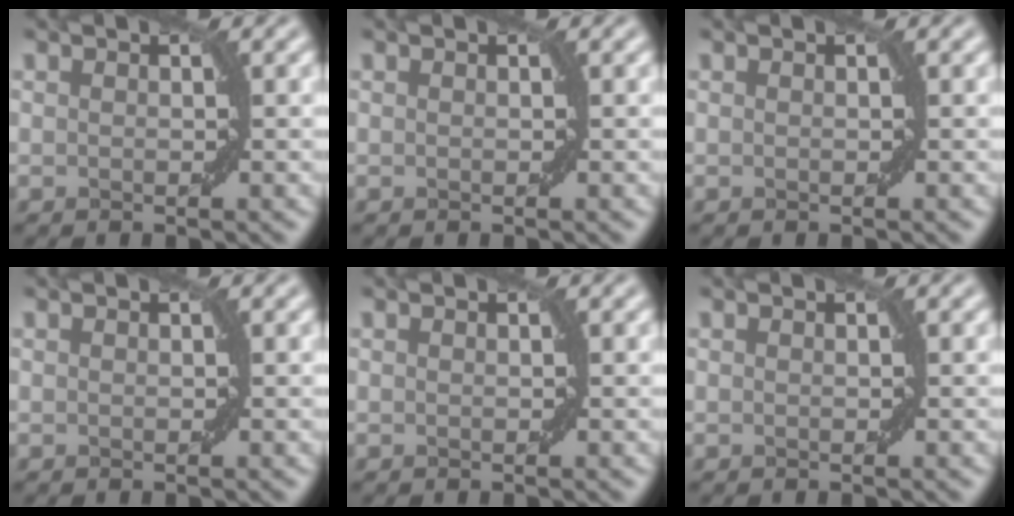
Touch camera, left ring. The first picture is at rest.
{"total": 0.0}
{"total": 0.0}
{"total": 0.0}
{"total": 0.0}
{"total": 0.0}